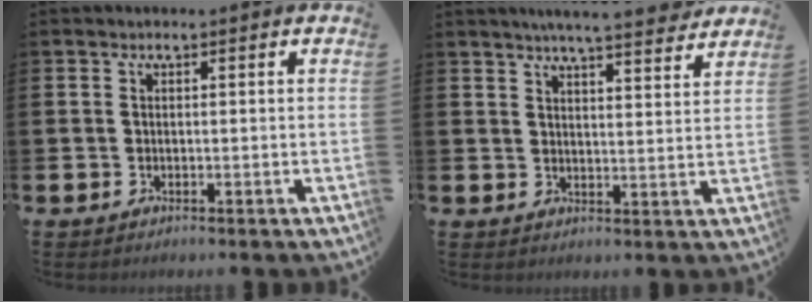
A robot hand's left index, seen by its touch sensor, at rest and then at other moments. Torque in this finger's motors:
{"motor_torque": [0.18, -0.56, 0.81, 0.21]}